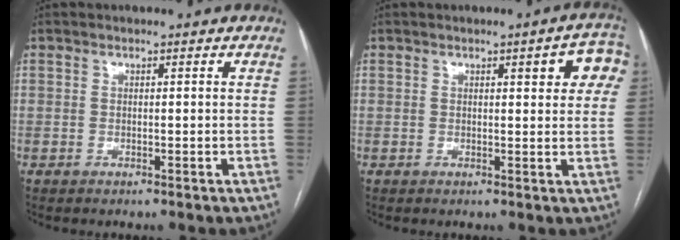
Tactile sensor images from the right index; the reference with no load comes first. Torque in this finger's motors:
{"motor_torque": [0.64, 0.27, 0.08, 0.03]}